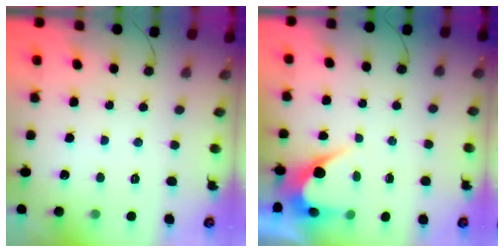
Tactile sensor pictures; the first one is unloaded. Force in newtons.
{"total": 4.0, "press": 4.0, "slide": 0.2}